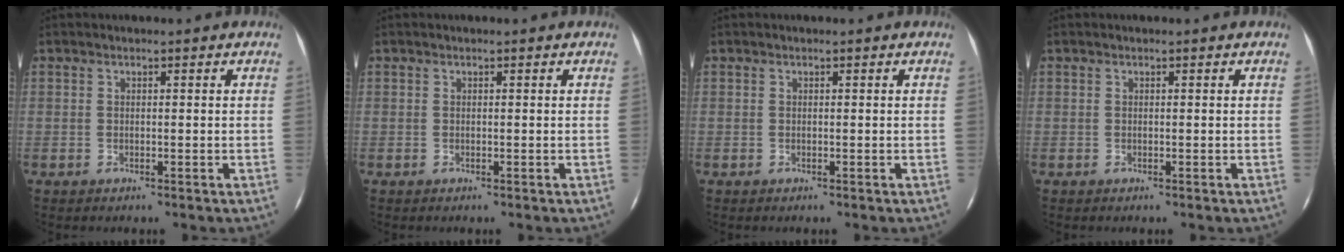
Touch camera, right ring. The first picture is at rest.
{"total": 0.0}
{"total": 0.0}
{"total": 0.0}